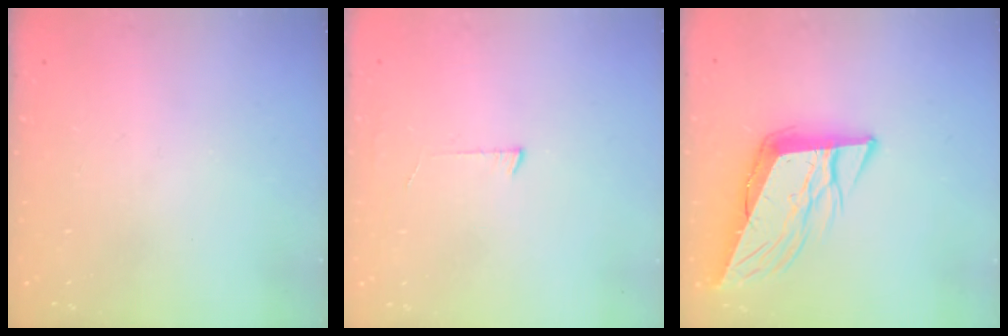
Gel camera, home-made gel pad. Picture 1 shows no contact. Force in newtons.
{"total": 3.0, "press": 3.0, "slide": 0.3}
{"total": 11.8, "press": 11.2, "slide": 3.6}